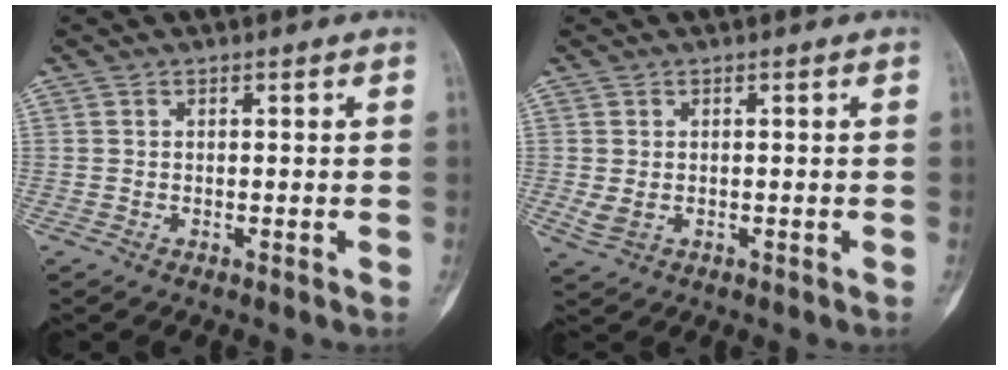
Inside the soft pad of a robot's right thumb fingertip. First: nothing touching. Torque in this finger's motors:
{"motor_torque": [-0.22, 0.27, 0.26, -0.01, -0.07]}